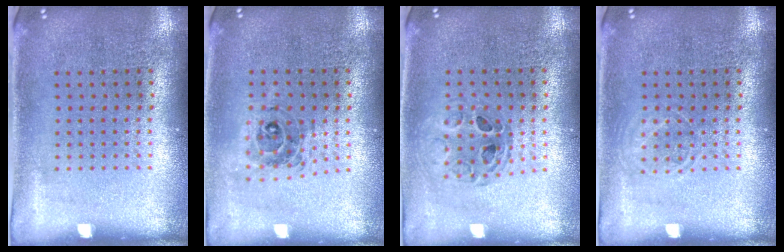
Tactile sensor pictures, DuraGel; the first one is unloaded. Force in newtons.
{"total": 0.8, "press": 0.8, "slide": 0.1}
{"total": 0.8, "press": 0.8, "slide": 0.1}
{"total": 1.1, "press": 1.1, "slide": 0.2}